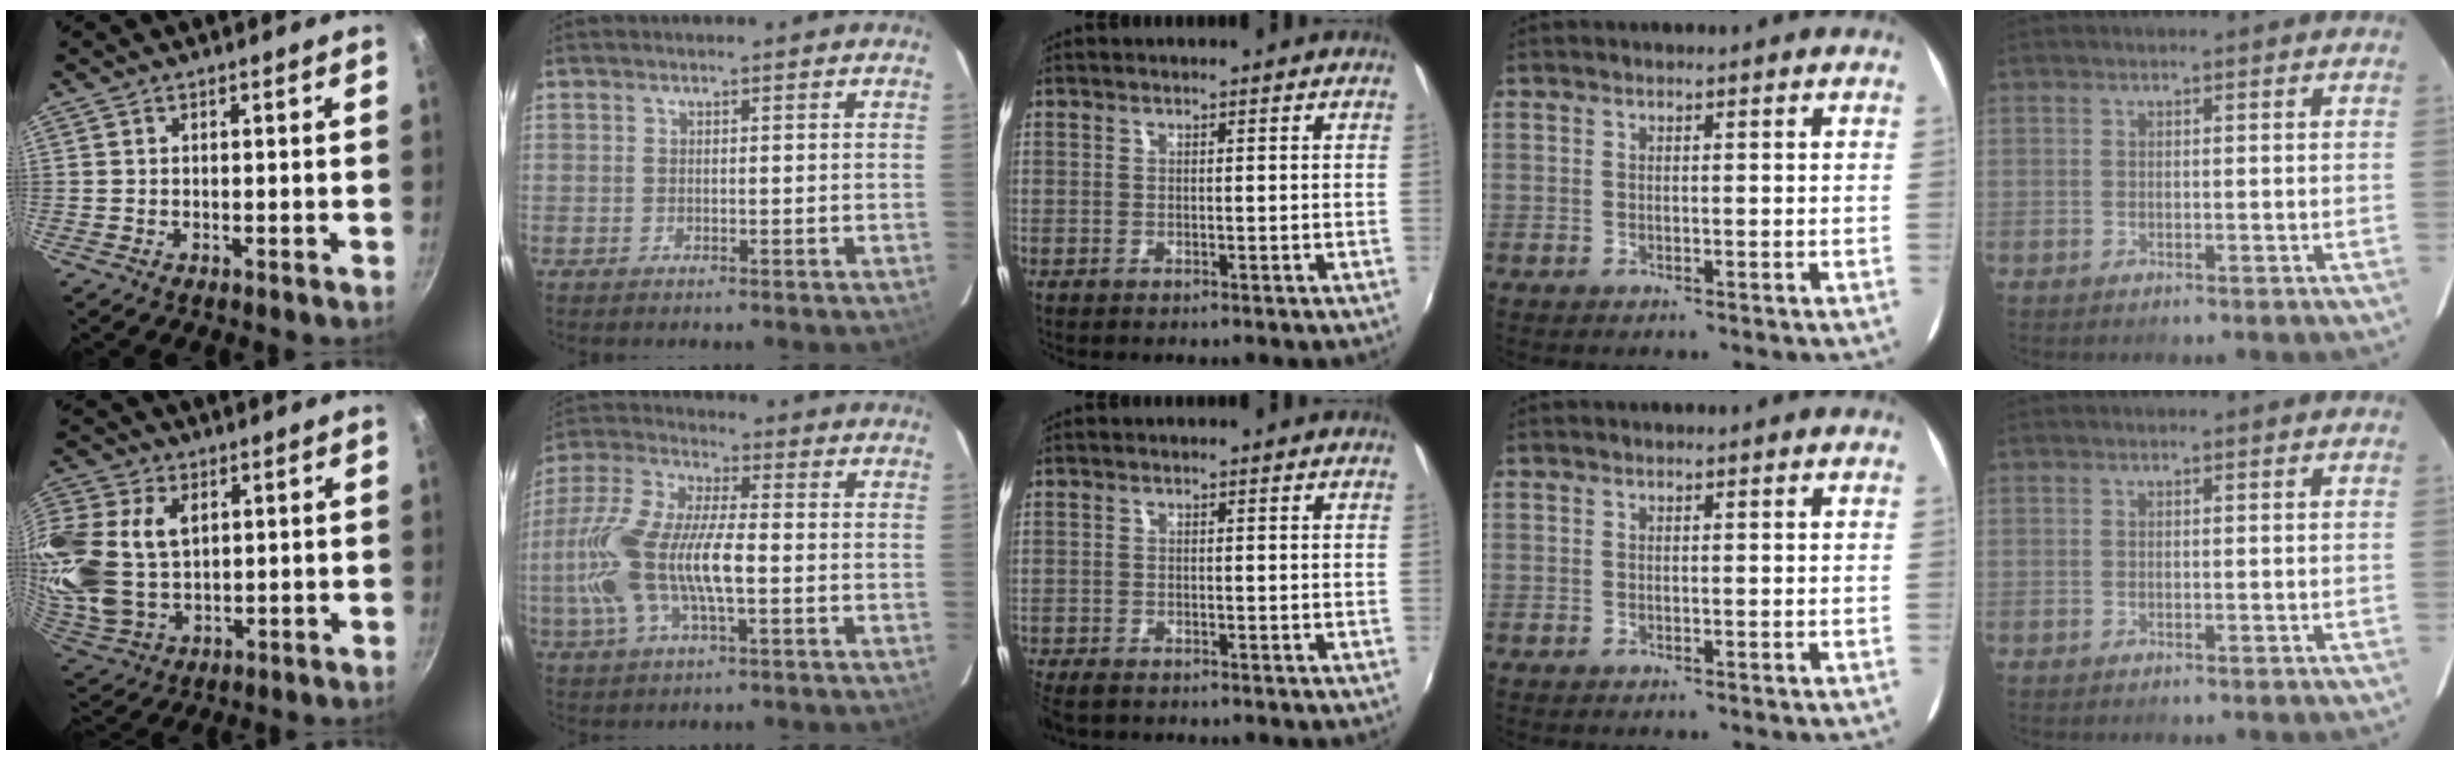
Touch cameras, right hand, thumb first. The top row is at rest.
{"thumb": {"total": 20.5, "force": [4.7, 14.4, 13.9], "torque": [-0.323, -0.003, 0.097]}, "index": {"total": 16.7, "force": [-2.7, 5.5, 15.5], "torque": [-0.327, 0.001, -0.055]}, "middle": {"total": 3.6, "force": [-3.0, 1.2, 1.4], "torque": [-0.040, -0.018, -0.059]}}